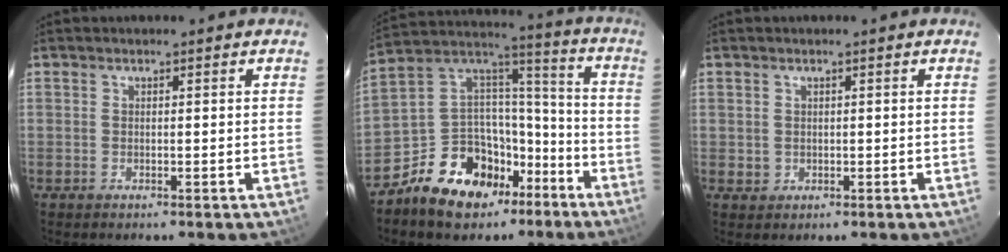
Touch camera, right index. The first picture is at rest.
{"total": 17.2, "force": [-10.4, 11.4, 7.6], "torque": [-0.165, 0.062, -0.157]}
{"total": 1.7, "force": [0.1, 1.7, 0.1], "torque": [0.001, 0.003, 0.004]}